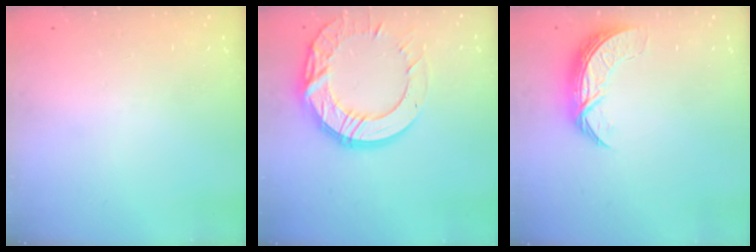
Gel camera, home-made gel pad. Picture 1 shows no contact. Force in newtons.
{"total": 17.0, "press": 17.0, "slide": 1.2}
{"total": 7.7, "press": 7.6, "slide": 0.7}